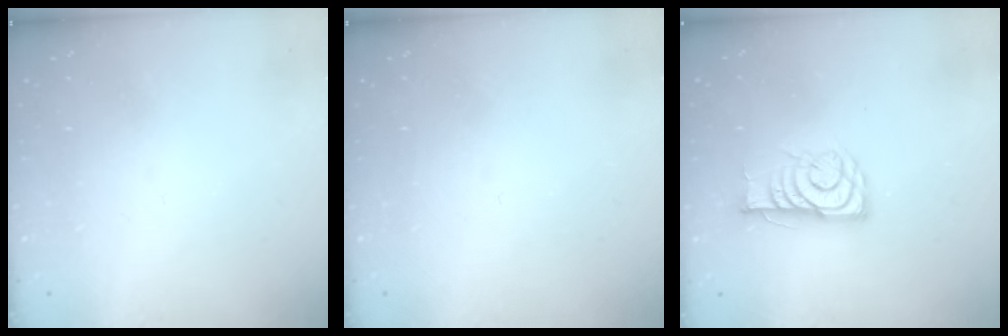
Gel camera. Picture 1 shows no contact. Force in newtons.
{"total": 0.0}
{"total": 11.1, "press": 11.0, "slide": 0.6}